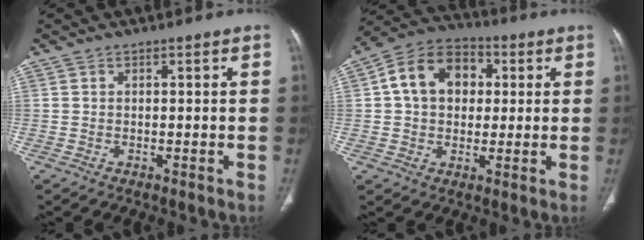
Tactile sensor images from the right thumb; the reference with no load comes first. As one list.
[{"total": 13.4, "force": [2.5, 10.0, 8.5], "torque": [-0.109, 0.017, 0.031]}]